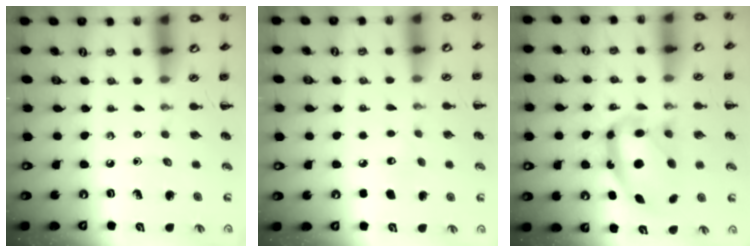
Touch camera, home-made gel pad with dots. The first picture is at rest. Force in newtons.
{"total": 4.3, "press": 4.2, "slide": 1.0}
{"total": 12.1, "press": 11.8, "slide": 2.9}